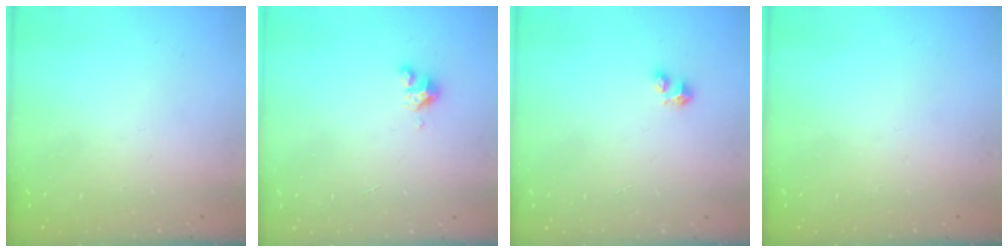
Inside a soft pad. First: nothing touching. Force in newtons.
{"total": 2.8, "press": 2.8, "slide": 0.2}
{"total": 3.5, "press": 3.4, "slide": 0.5}
{"total": 0.0}